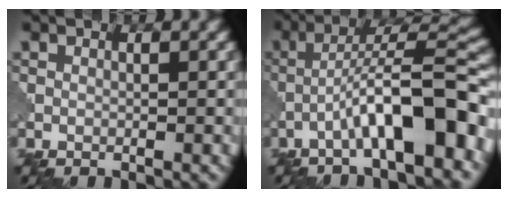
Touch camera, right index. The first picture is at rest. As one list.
[{"total": 9.2, "force": [-3.8, 1.7, 8.3], "torque": [-0.129, 0.026, -0.062]}]